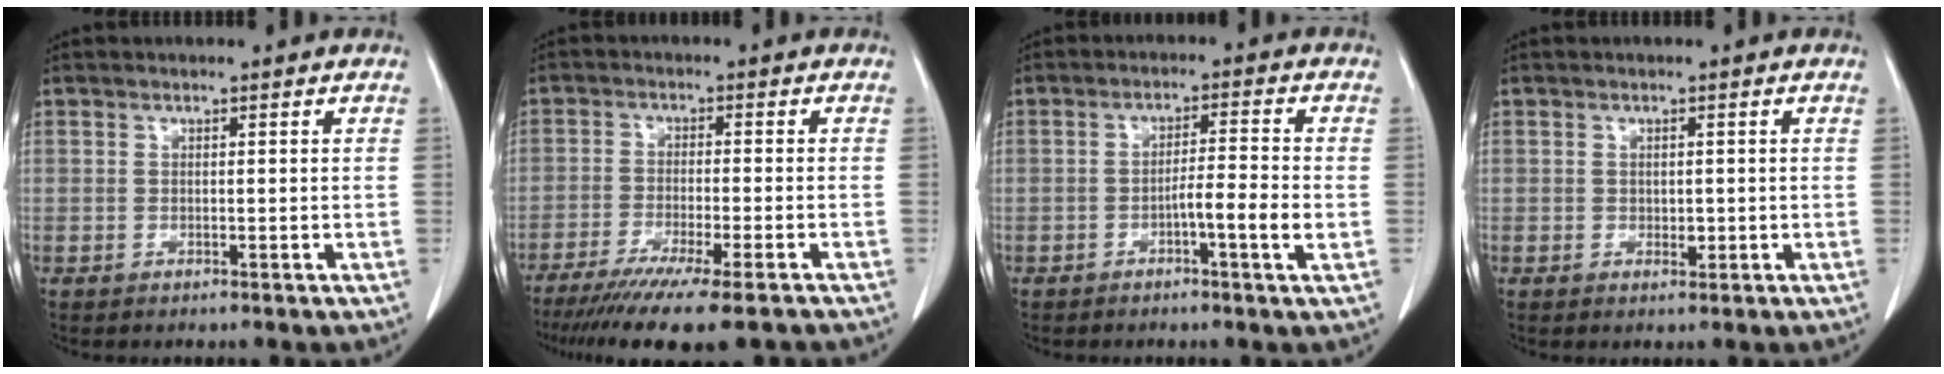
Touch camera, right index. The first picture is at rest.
{"total": 15.9, "force": [-12.8, 0.9, 9.3], "torque": [-0.126, -0.042, -0.196]}
{"total": 5.1, "force": [-1.6, -0.3, 4.9], "torque": [-0.079, 0.002, -0.027]}
{"total": 1.1, "force": [-0.1, 0.8, 0.7], "torque": [-0.009, 0.000, -0.001]}